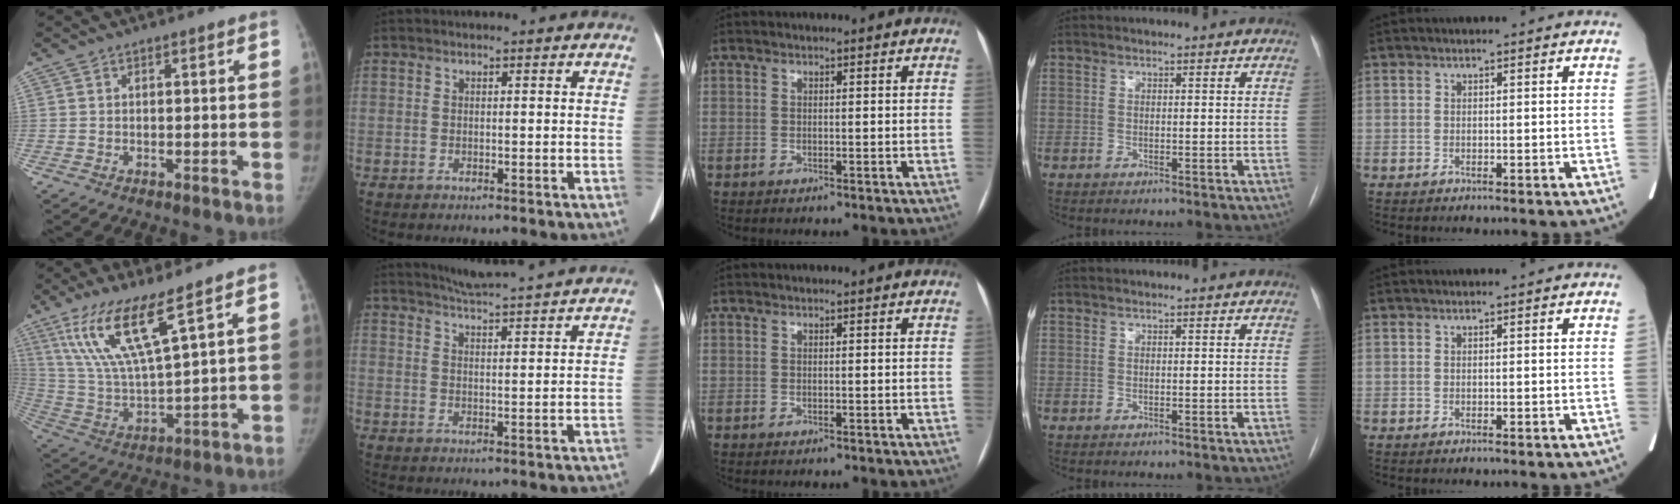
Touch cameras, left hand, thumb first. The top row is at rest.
{"thumb": {"total": 14.4, "force": [8.5, 2.3, 11.4], "torque": [-0.237, -0.044, 0.179]}, "index": {"total": 11.8, "force": [11.0, -0.4, 4.2], "torque": [-0.074, 0.014, 0.145]}}